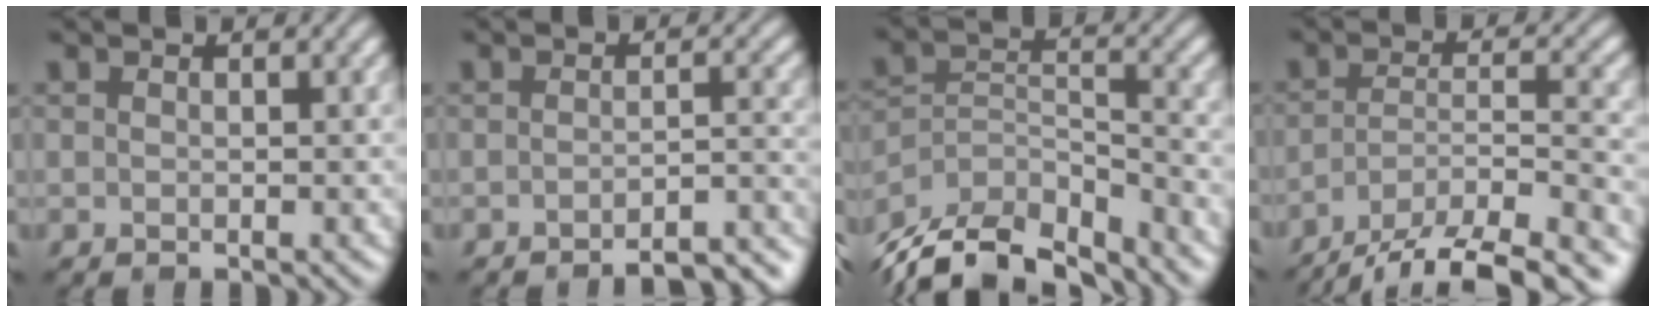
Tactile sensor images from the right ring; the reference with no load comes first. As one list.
[{"total": 5.3, "force": [-4.5, 1.1, 2.7], "torque": [-0.023, 0.008, -0.053]}, {"total": 11.5, "force": [-9.9, 3.8, 4.4], "torque": [-0.092, -0.015, -0.162]}, {"total": 12.2, "force": [-9.9, 3.4, 6.3], "torque": [-0.102, -0.017, -0.143]}]